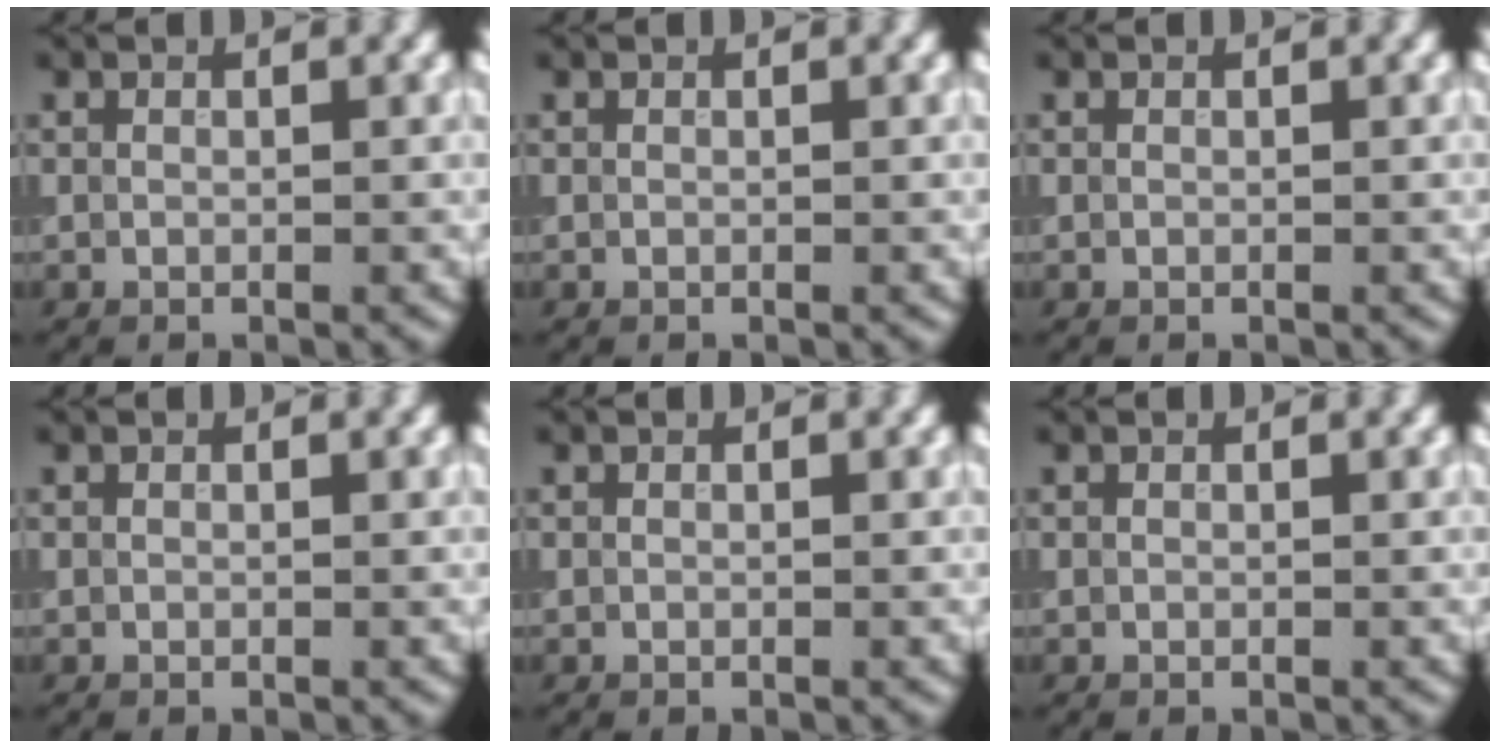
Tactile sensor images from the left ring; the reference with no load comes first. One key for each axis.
{"total": 0.0}
{"total": 0.0}
{"total": 0.0}
{"total": 0.0}
{"total": 0.0}